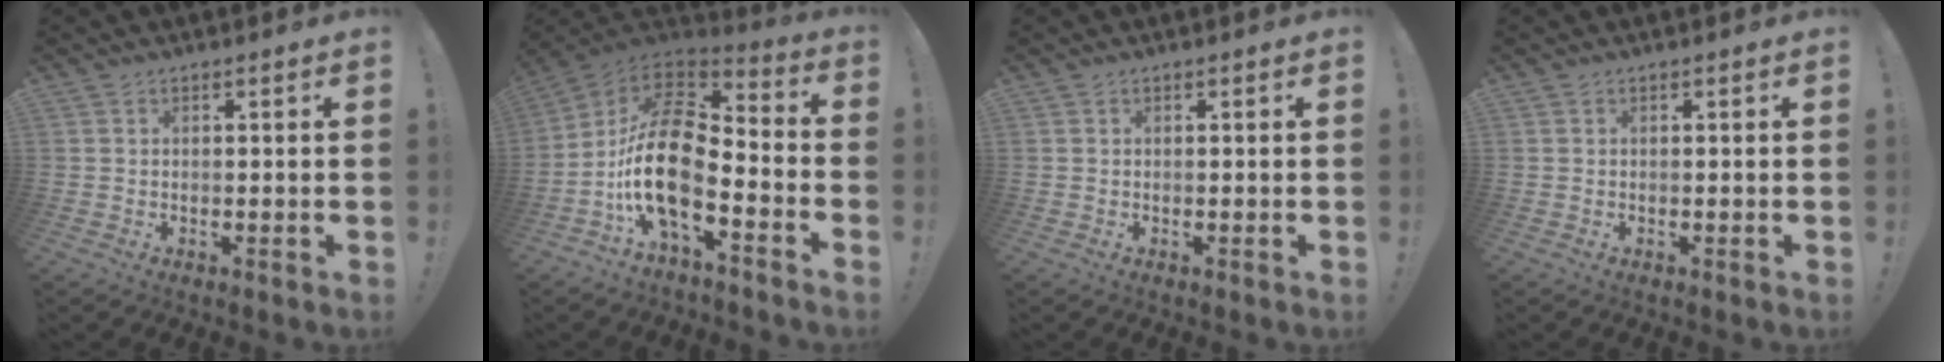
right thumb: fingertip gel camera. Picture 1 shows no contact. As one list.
[{"total": 19.9, "force": [-5.3, 9.1, 16.9], "torque": [-0.347, 0.022, -0.091]}, {"total": 0.0}, {"total": 0.0}]